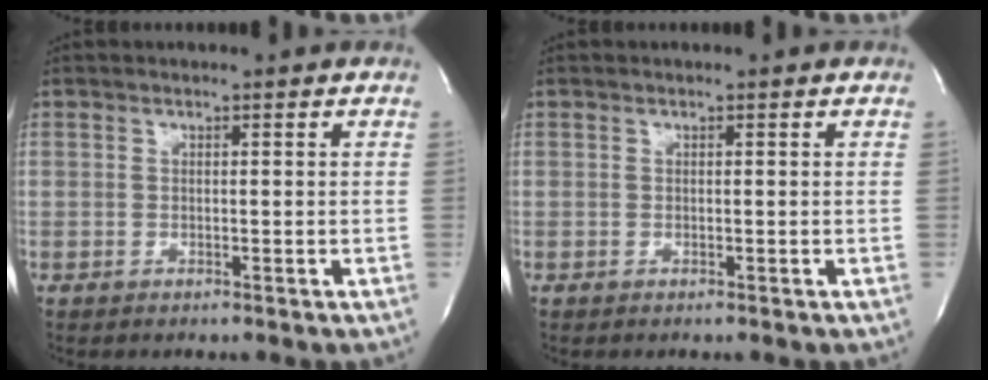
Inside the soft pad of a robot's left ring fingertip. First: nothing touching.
{"total": 0.0}